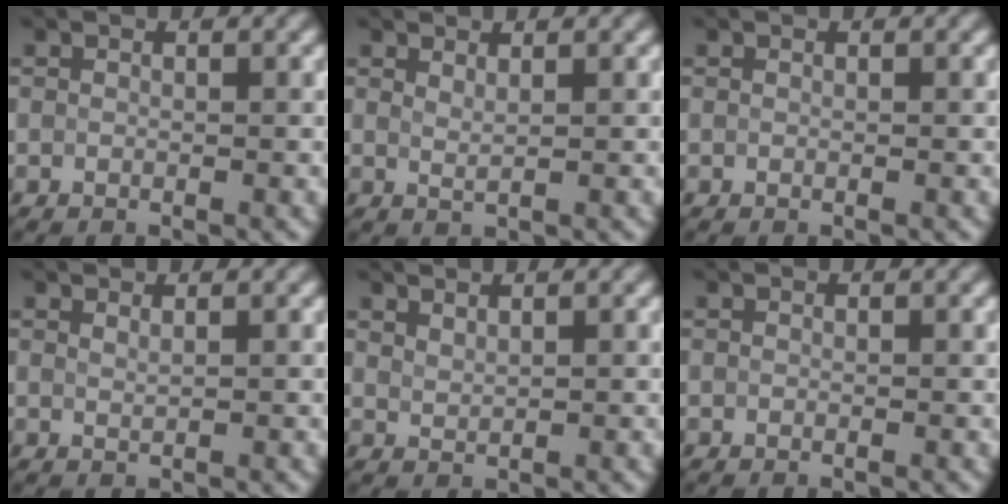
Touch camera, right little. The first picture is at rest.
{"total": 1.1, "force": [0.8, 0.3, 0.7], "torque": [-0.008, -0.002, 0.015]}
{"total": 0.0}
{"total": 0.8, "force": [0.7, 0.3, 0.4], "torque": [-0.002, -0.001, 0.012]}
{"total": 1.2, "force": [1.1, 0.2, 0.3], "torque": [-0.009, -0.001, 0.026]}
{"total": 0.0}